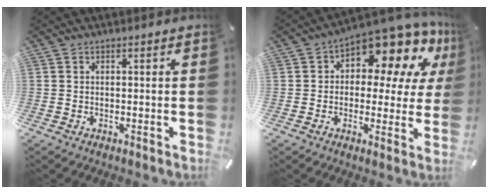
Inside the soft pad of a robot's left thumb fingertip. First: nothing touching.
{"total": 12.6, "force": [8.5, 5.9, 7.3], "torque": [-0.107, -0.079, 0.146]}